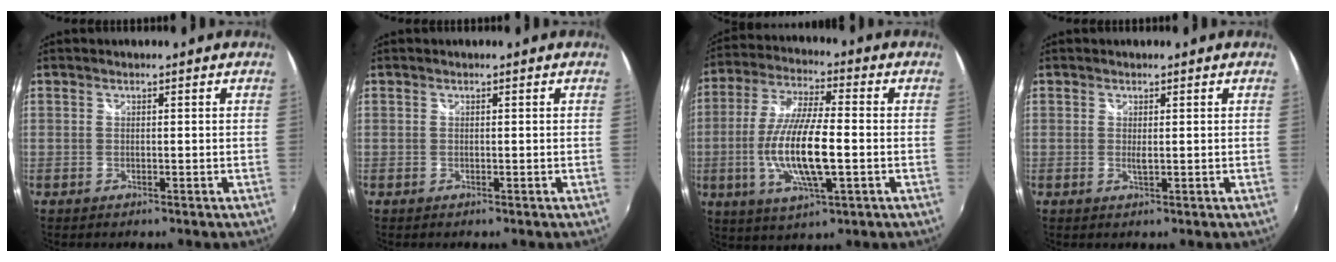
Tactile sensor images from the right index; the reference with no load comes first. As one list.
[{"total": 0.0}, {"total": 14.9, "force": [-2.9, 3.6, 14.1], "torque": [-0.285, -0.009, -0.053]}, {"total": 1.0, "force": [0.1, 0.1, 1.0], "torque": [-0.016, -0.001, 0.001]}]